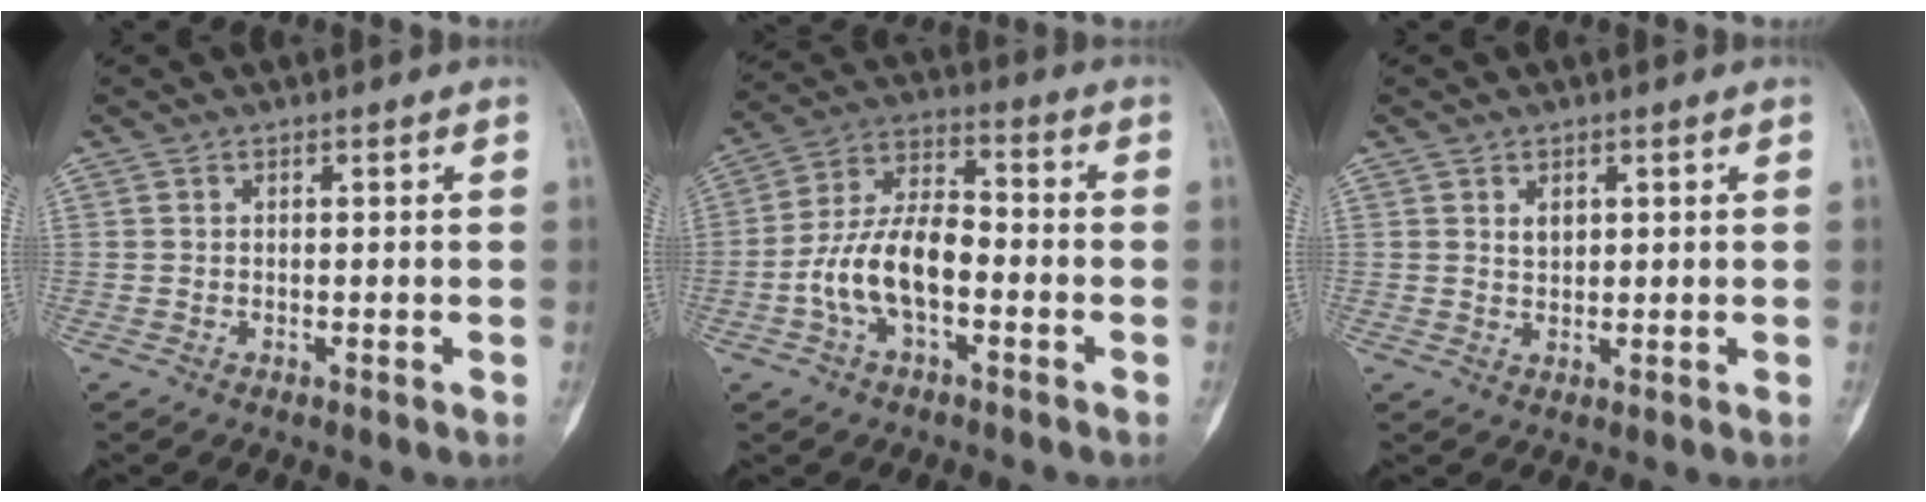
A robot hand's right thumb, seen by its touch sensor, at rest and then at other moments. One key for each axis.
{"total": 12.3, "fx": -3.3, "fy": 6.4, "fz": 10.0, "tx": -0.190, "ty": 0.043, "tz": -0.068}
{"total": 2.2, "fx": 0.9, "fy": 1.5, "fz": 1.3, "tx": -0.012, "ty": -0.005, "tz": 0.016}